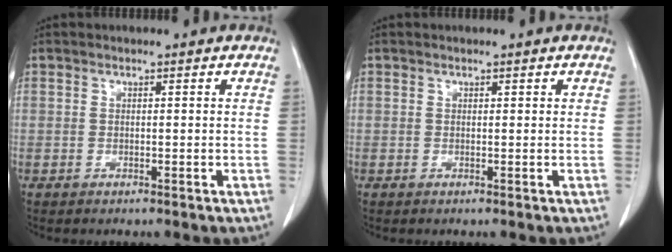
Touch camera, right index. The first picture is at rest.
{"total": 0.0}